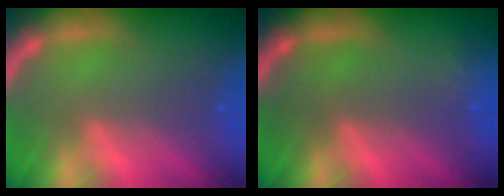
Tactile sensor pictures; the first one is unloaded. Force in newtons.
{"total": 0.9}